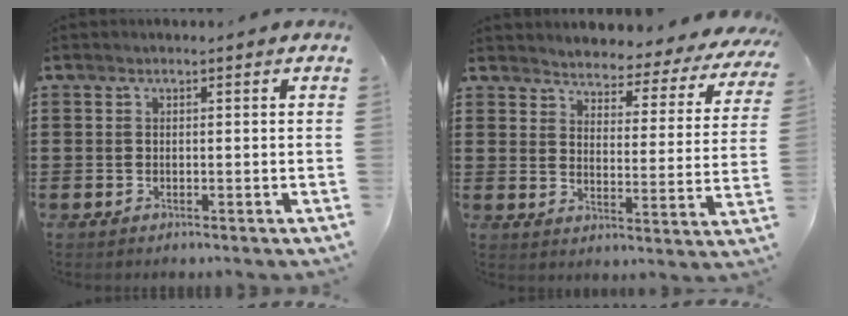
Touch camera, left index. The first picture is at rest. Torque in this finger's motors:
{"motor_torque": [1.32, -0.82, 0.29, 0.07]}